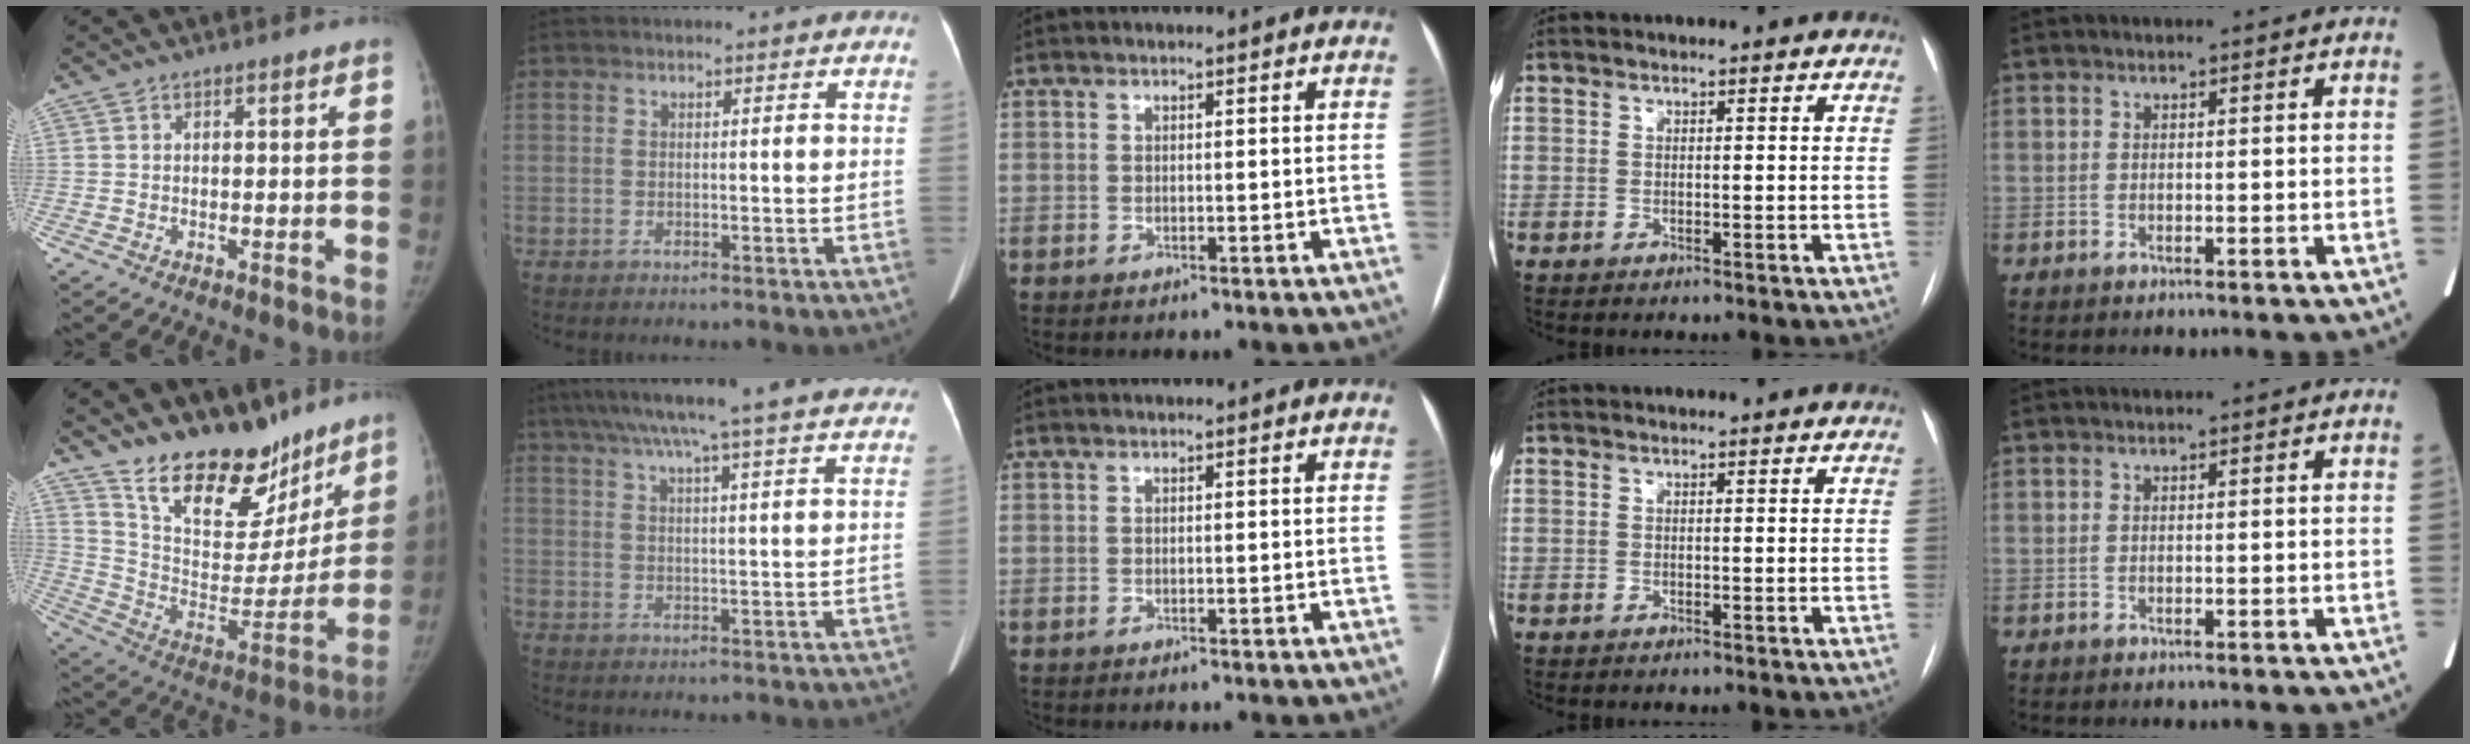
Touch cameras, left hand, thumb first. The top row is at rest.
{"thumb": {"total": 22.9, "force": [17.5, 10.6, 10.2], "torque": [-0.108, -0.104, 0.287]}, "index": {"total": 22.1, "force": [18.9, 0.6, 11.4], "torque": [-0.186, 0.011, 0.241]}}